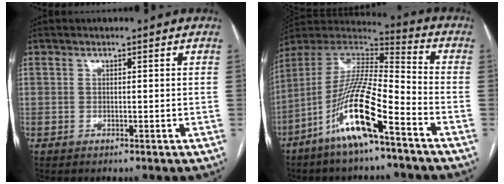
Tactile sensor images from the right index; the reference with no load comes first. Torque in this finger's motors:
{"motor_torque": [0.66, -0.55, 0.44, 0.20]}